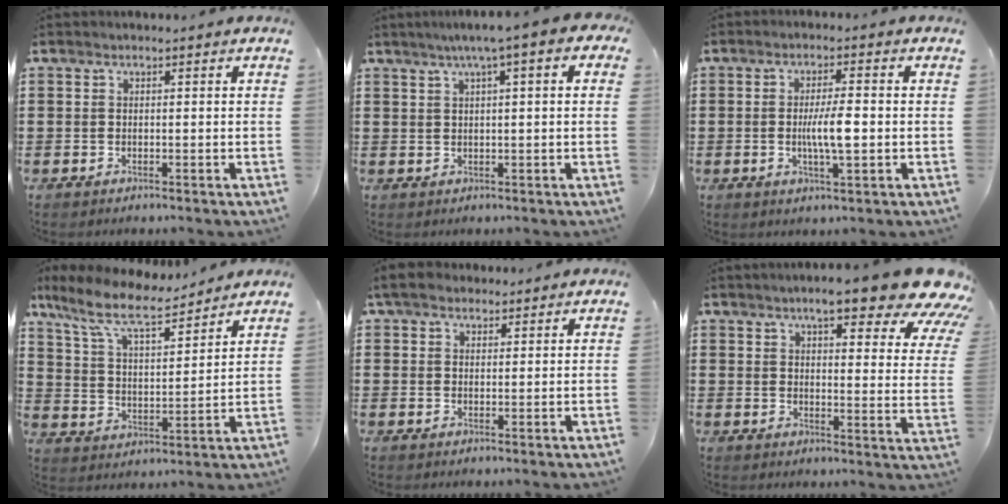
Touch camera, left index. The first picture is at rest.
{"total": 3.9, "force": [1.3, 0.1, 3.7], "torque": [-0.073, 0.001, 0.019]}
{"total": 5.5, "force": [-0.5, 1.1, 5.3], "torque": [-0.108, -0.002, -0.017]}
{"total": 9.2, "force": [7.4, 2.0, 5.1], "torque": [-0.127, -0.035, 0.128]}
{"total": 3.5, "force": [2.7, 1.8, 1.3], "torque": [-0.036, 0.006, 0.051]}
{"total": 10.7, "force": [8.2, 1.5, 6.8], "torque": [-0.114, -0.041, 0.134]}